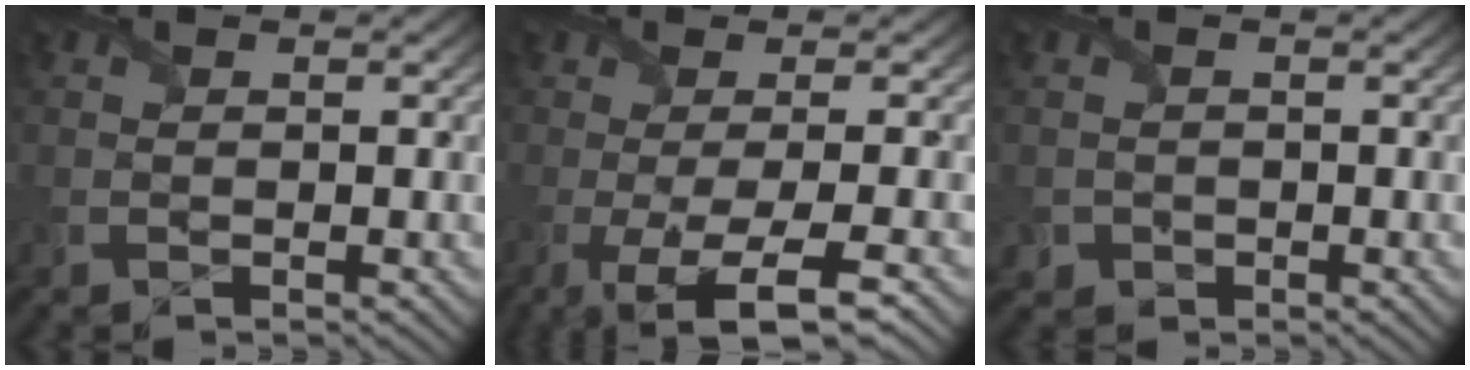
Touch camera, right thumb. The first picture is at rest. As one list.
[{"total": 7.4, "force": [-3.1, 1.6, 6.5], "torque": [-0.096, -0.003, -0.055]}, {"total": 1.5, "force": [-0.4, 1.4, -0.2], "torque": [0.002, 0.000, -0.007]}]